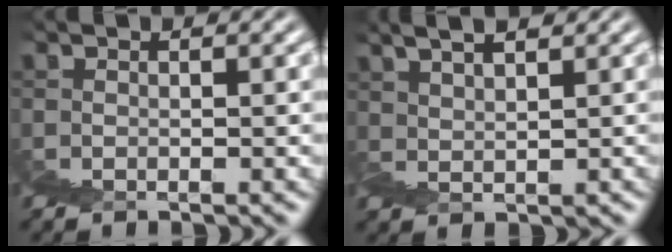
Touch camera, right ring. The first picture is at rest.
{"total": 2.7, "force": [2.2, -0.1, 1.5], "torque": [0.011, 0.030, 0.027]}